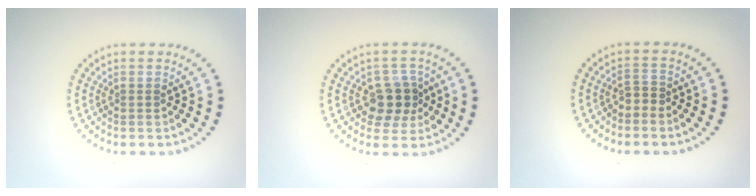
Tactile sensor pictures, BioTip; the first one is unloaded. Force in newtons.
{"total": 3.7, "press": 3.4, "slide": 1.4}
{"total": 1.1, "press": 0.8, "slide": 0.8}